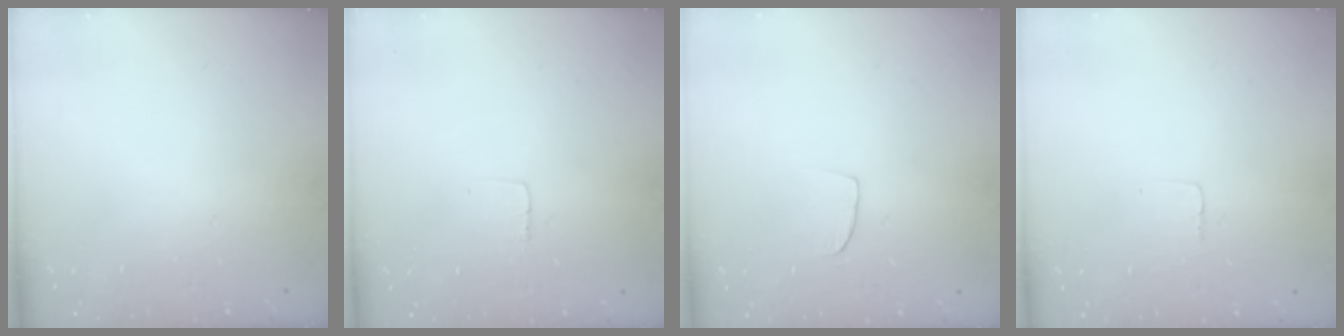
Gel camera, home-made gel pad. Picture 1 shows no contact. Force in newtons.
{"total": 2.3, "press": 2.3, "slide": 0.1}
{"total": 5.5, "press": 5.4, "slide": 0.5}
{"total": 1.9, "press": 1.9, "slide": 0.1}